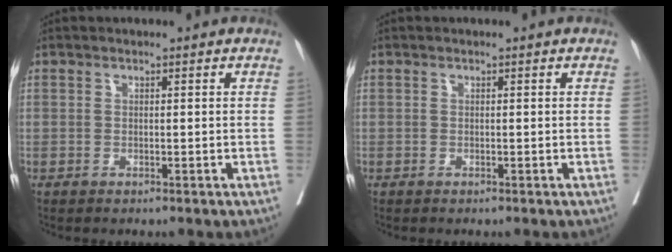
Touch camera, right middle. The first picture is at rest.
{"total": 0.0}